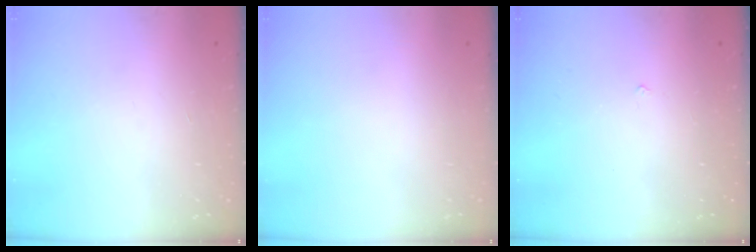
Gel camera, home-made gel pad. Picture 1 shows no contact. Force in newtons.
{"total": 0.0}
{"total": 2.1, "press": 2.1, "slide": 0.4}